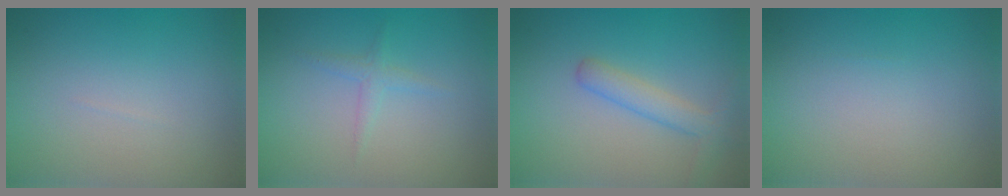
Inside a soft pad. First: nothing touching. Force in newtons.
{"total": 1.2, "press": 1.2, "slide": 0.1}
{"total": 2.6, "press": 2.6, "slide": 0.1}
{"total": 0.0}